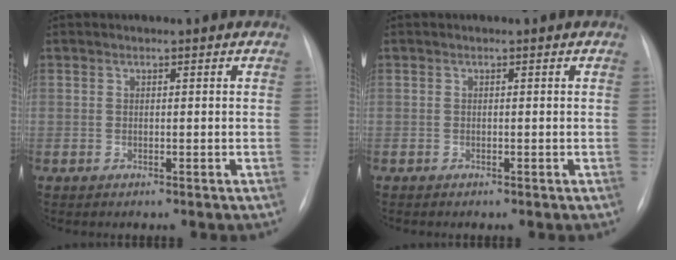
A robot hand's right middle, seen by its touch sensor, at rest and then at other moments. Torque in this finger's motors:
{"motor_torque": [0.64, -0.85, 0.01, 0.01]}